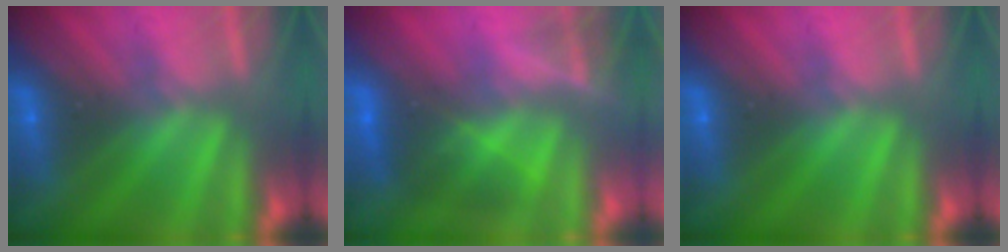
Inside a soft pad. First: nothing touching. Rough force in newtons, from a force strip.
{"total": 4.5}
{"total": 0.0}